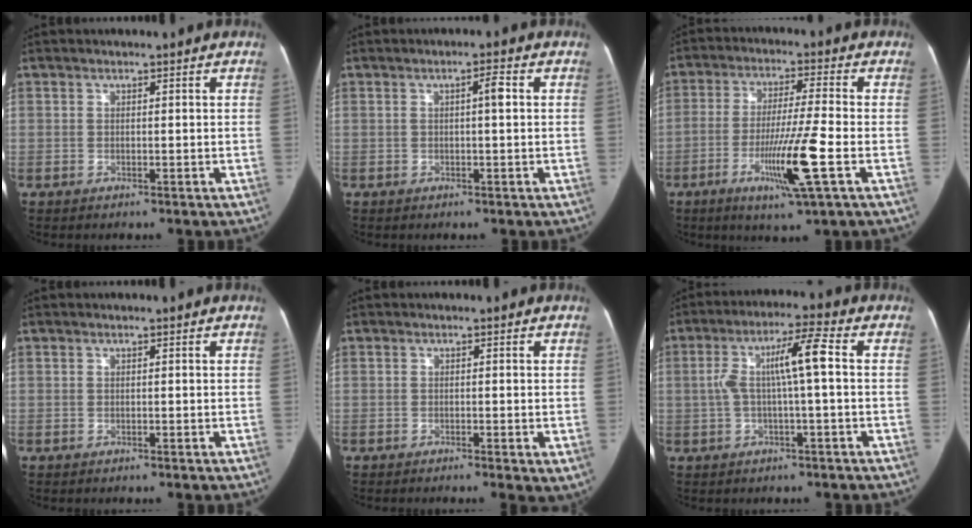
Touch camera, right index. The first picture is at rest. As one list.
[{"total": 2.2, "force": [0.3, 0.1, 2.2], "torque": [-0.034, 0.004, 0.002]}, {"total": 10.9, "force": [-4.1, -0.8, 10.1], "torque": [-0.186, -0.022, -0.076]}, {"total": 0.0}, {"total": 2.6, "force": [-1.0, 0.4, 2.4], "torque": [-0.033, -0.007, -0.013]}, {"total": 7.8, "force": [0.3, 0.4, 7.8], "torque": [-0.150, 0.025, 0.003]}]